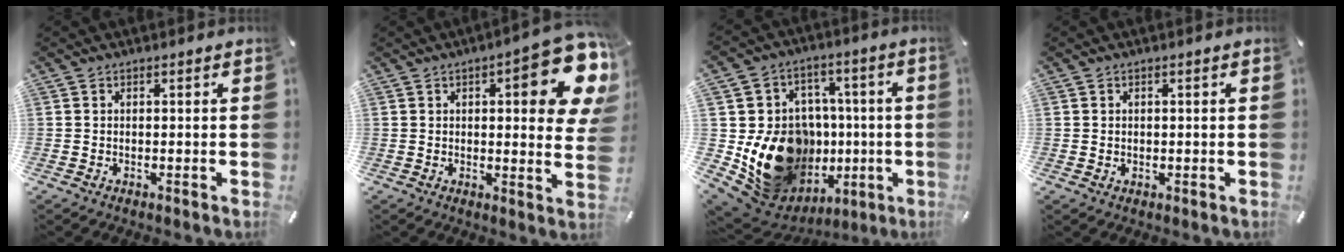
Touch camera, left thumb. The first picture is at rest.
{"total": 16.9, "force": [6.6, 5.3, 14.7], "torque": [-0.173, -0.038, 0.096]}
{"total": 21.1, "force": [-3.4, 17.5, 11.3], "torque": [-0.187, -0.001, -0.013]}
{"total": 1.0, "force": [0.3, 0.9, 0.1], "torque": [-0.002, 0.005, 0.004]}